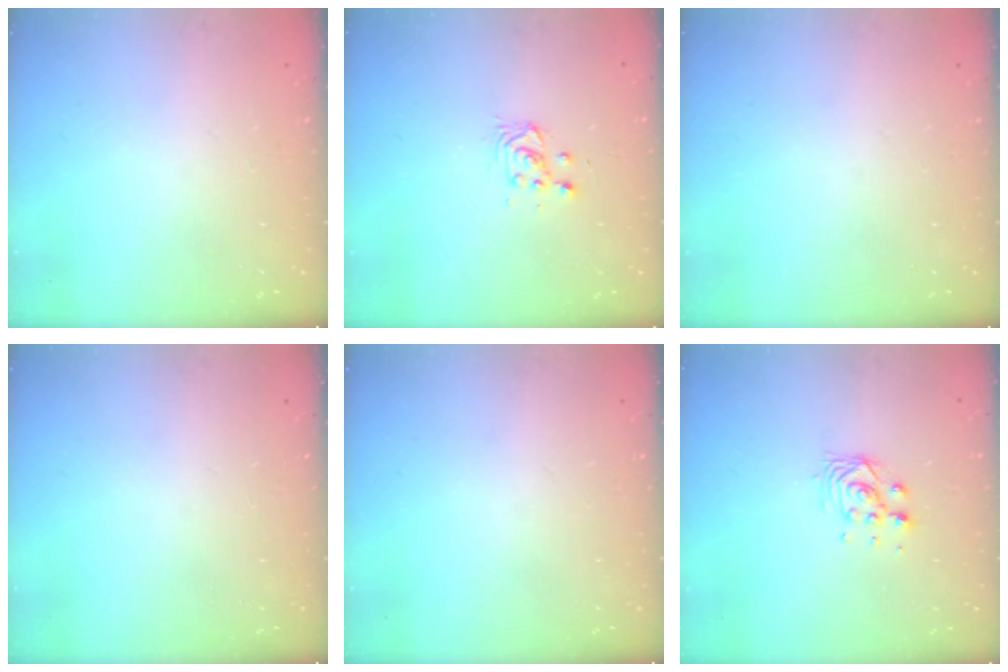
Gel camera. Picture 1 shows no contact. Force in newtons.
{"total": 3.1, "press": 3.1, "slide": 0.3}
{"total": 0.0}
{"total": 0.0}
{"total": 0.0}
{"total": 3.9, "press": 3.8, "slide": 0.8}